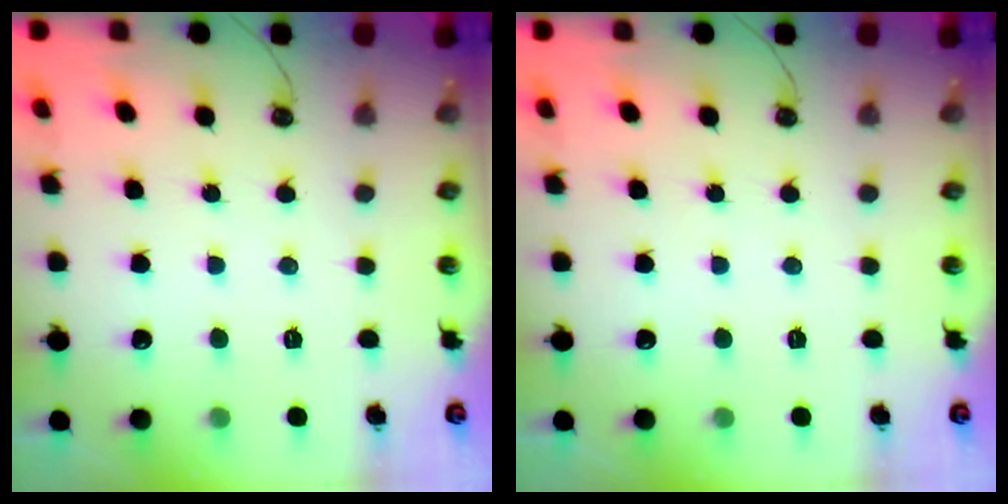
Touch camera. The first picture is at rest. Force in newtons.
{"total": 0.0}